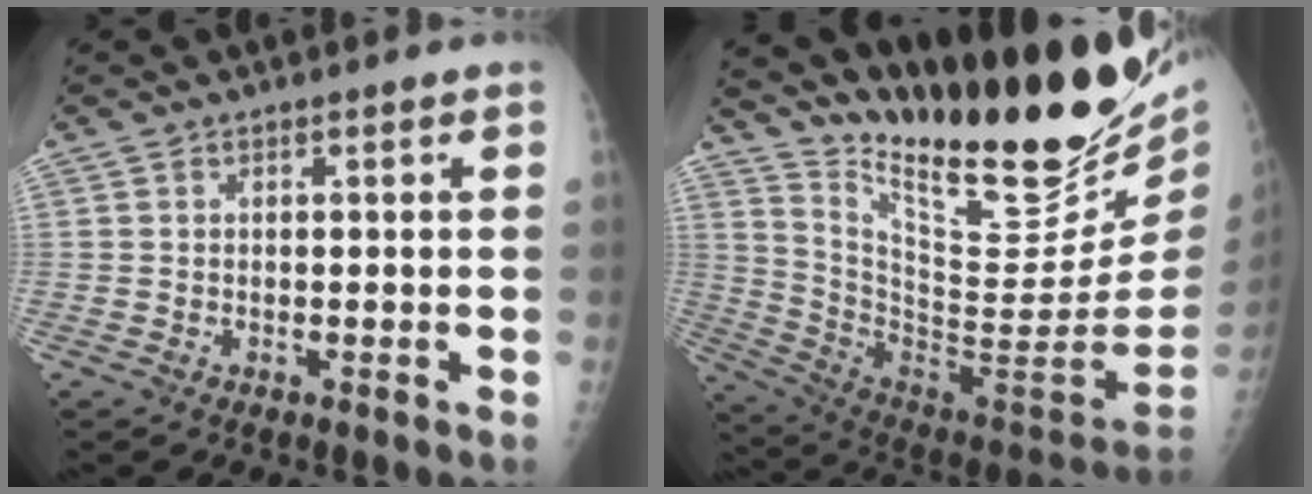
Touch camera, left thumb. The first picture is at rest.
{"total": 31.5, "force": [24.0, 7.2, 19.1], "torque": [-0.275, -0.152, 0.369]}